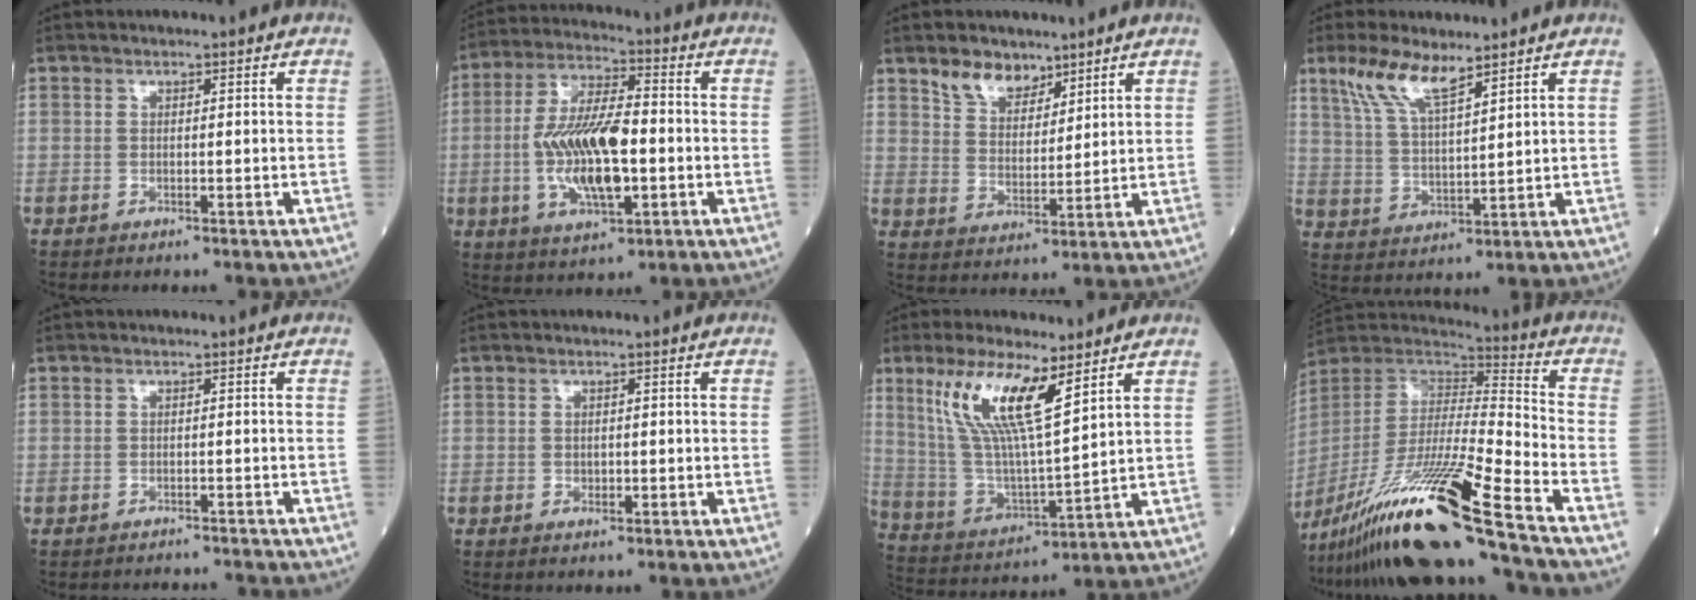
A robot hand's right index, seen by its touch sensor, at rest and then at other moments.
{"total": 12.9, "force": [-1.7, 3.7, 12.2], "torque": [-0.242, 0.003, -0.026]}
{"total": 5.9, "force": [4.6, 3.1, 2.2], "torque": [-0.042, 0.002, 0.094]}
{"total": 7.7, "force": [5.5, 1.3, 5.3], "torque": [-0.119, 0.005, 0.115]}
{"total": 4.7, "force": [-4.6, 0.6, 0.2], "torque": [0.004, 0.001, -0.055]}
{"total": 0.8, "force": [-0.2, 0.5, 0.6], "torque": [-0.012, 0.000, 0.001]}
{"total": 13.1, "force": [7.0, 2.0, 10.8], "torque": [-0.232, 0.002, 0.142]}
{"total": 25.8, "force": [-19.0, -1.2, 17.3], "torque": [-0.330, -0.050, -0.352]}